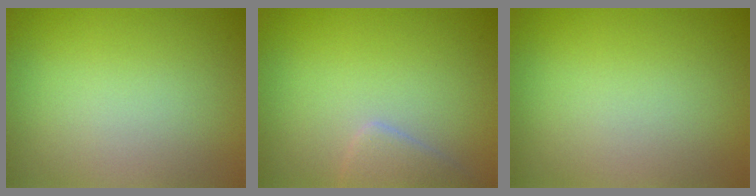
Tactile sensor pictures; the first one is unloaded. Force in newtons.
{"total": 2.2, "press": 2.2, "slide": 0.2}
{"total": 0.0}